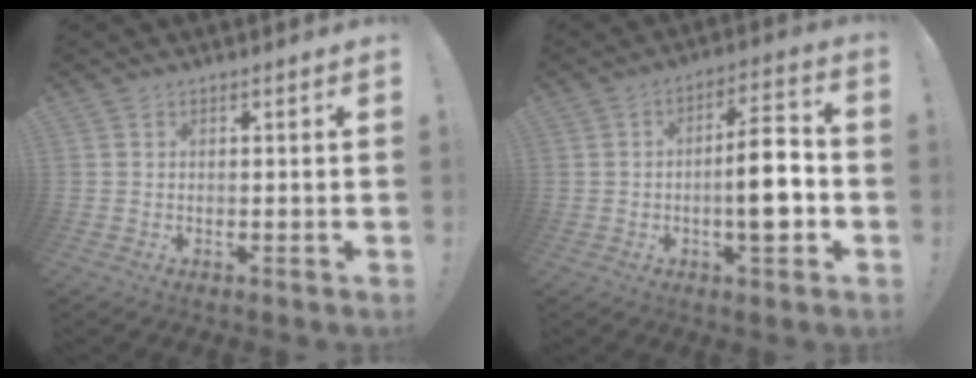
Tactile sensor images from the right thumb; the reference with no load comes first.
{"total": 11.3, "force": [-2.5, 4.3, 10.2], "torque": [-0.158, 0.015, -0.045]}